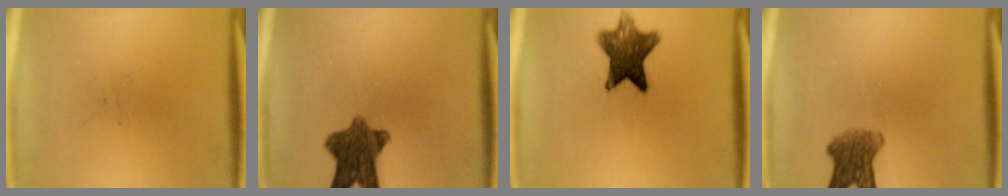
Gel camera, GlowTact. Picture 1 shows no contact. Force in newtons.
{"total": 9.3}
{"total": 9.5}
{"total": 5.8}